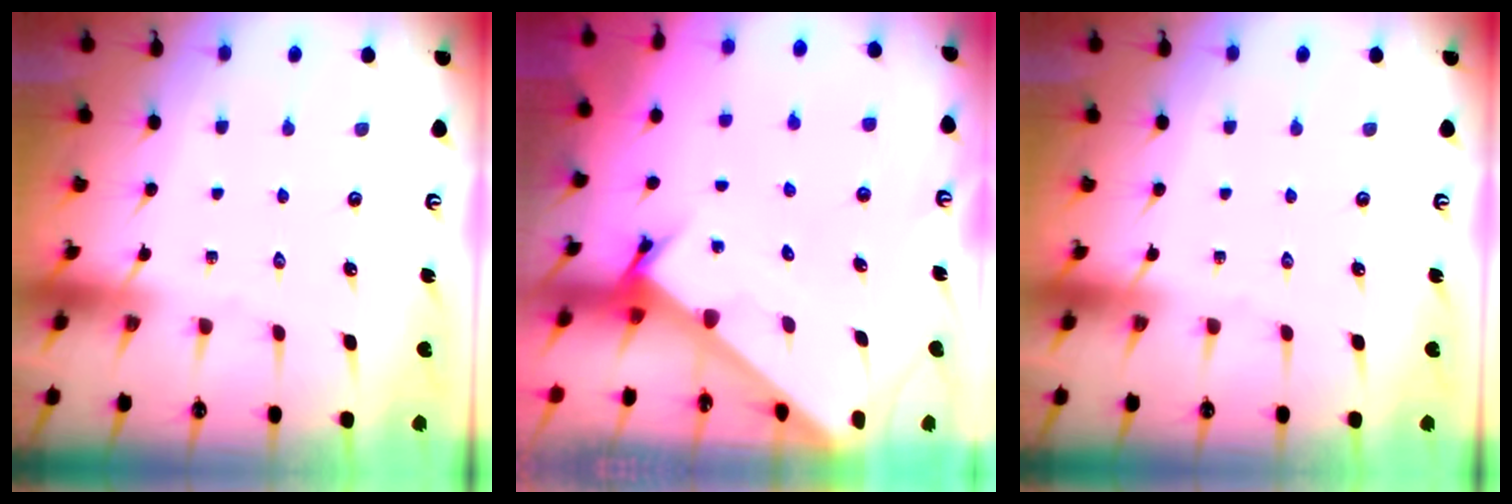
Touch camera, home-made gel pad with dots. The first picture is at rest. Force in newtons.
{"total": 2.1, "press": 2.1, "slide": 0.1}
{"total": 0.0}